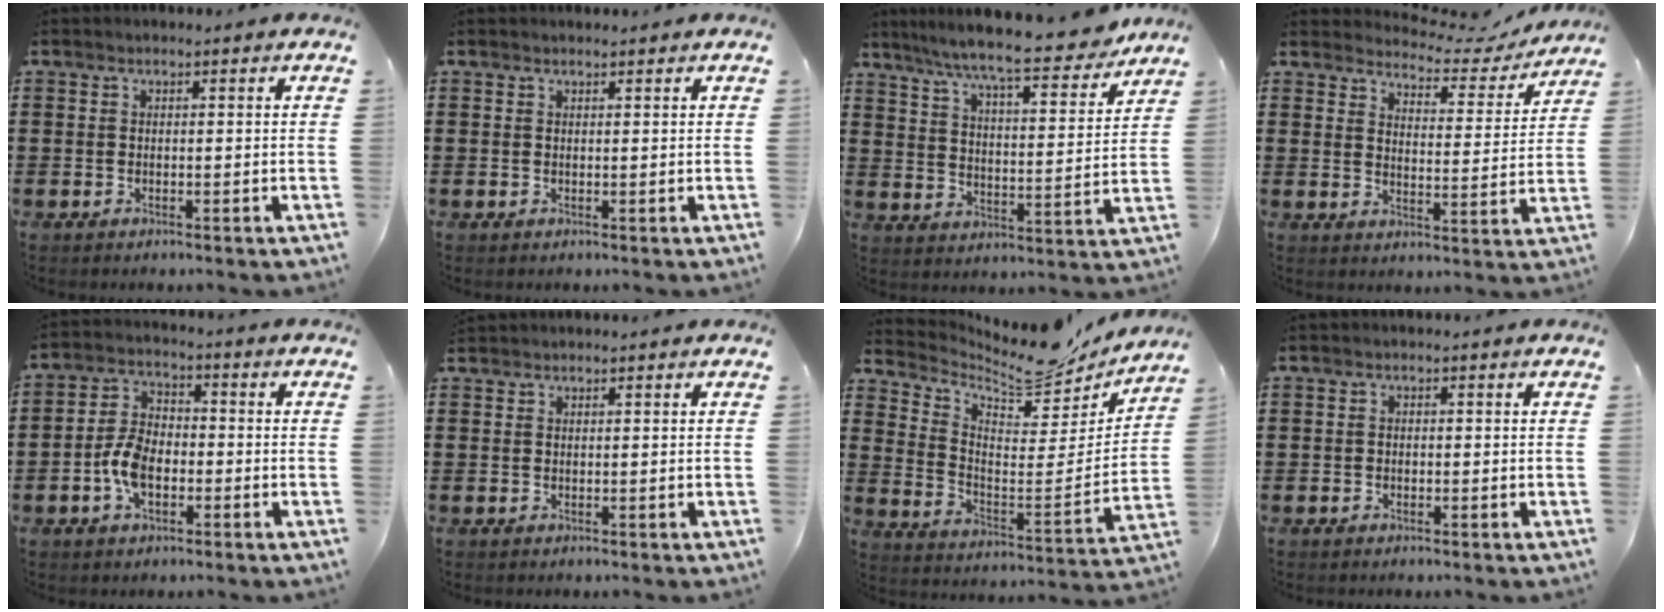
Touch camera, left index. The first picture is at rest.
{"total": 0.6, "force": [0.5, 0.0, 0.1], "torque": [-0.004, -0.001, 0.011]}
{"total": 9.6, "force": [8.4, 0.2, 4.6], "torque": [-0.113, -0.049, 0.140]}
{"total": 4.1, "force": [3.9, 1.0, 0.5], "torque": [-0.019, -0.032, 0.060]}
{"total": 6.4, "force": [-1.9, 3.8, 4.8], "torque": [-0.118, 0.001, -0.043]}
{"total": 0.7, "force": [0.7, 0.2, -0.1], "torque": [-0.001, 0.000, 0.015]}
{"total": 9.0, "force": [8.3, 2.0, 3.0], "torque": [-0.081, -0.064, 0.141]}
{"total": 0.5, "force": [-0.2, 0.4, 0.2], "torque": [-0.006, 0.002, -0.005]}